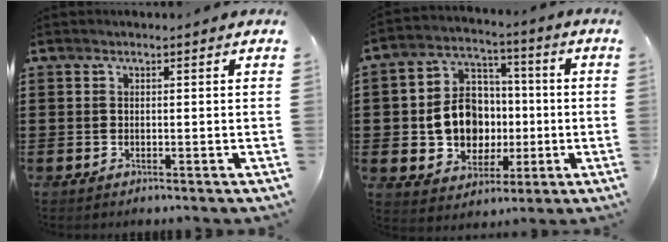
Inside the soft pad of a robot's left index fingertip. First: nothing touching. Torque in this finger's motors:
{"motor_torque": [1.85, 0.29, 0.55, 0.14]}